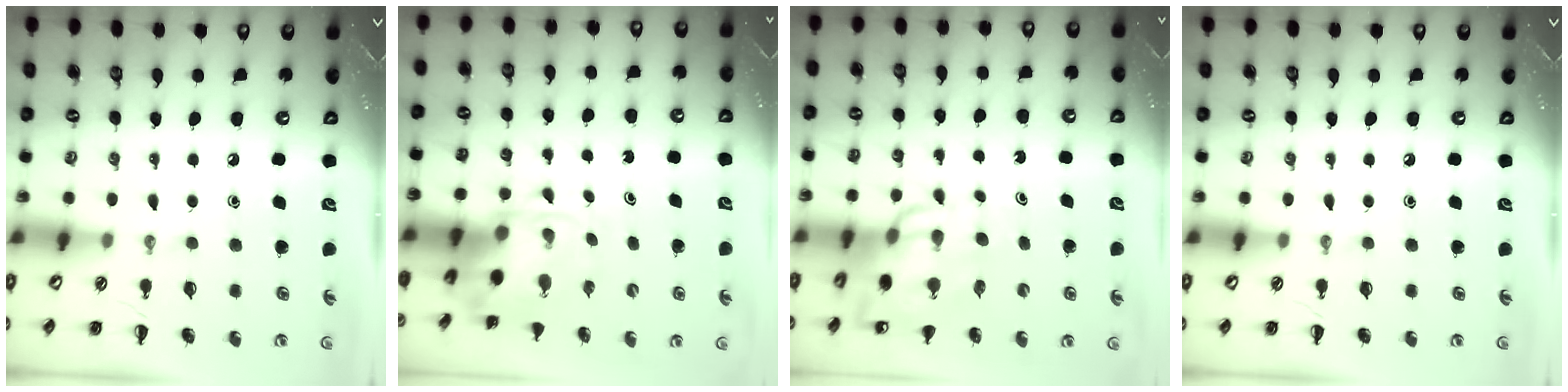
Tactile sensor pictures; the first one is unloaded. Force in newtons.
{"total": 3.8, "press": 3.6, "slide": 0.9}
{"total": 11.7, "press": 11.1, "slide": 3.6}
{"total": 0.0}